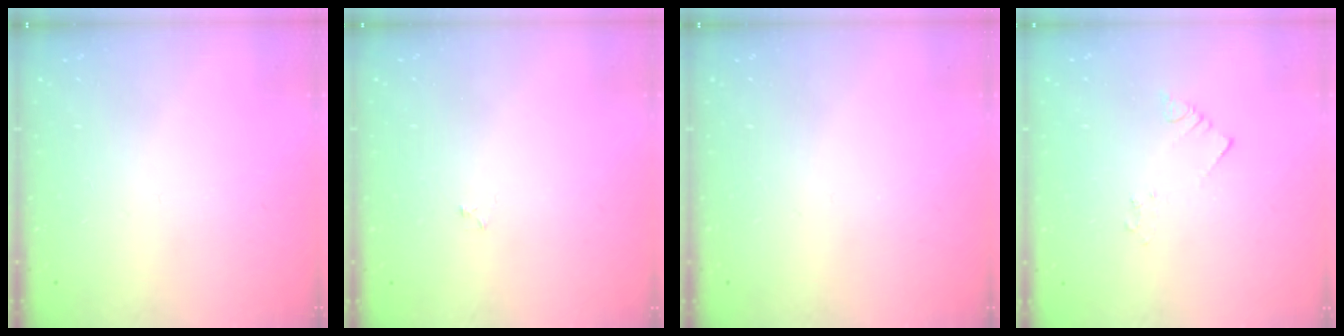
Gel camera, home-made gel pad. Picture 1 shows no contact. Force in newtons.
{"total": 2.2, "press": 2.1, "slide": 0.3}
{"total": 0.0}
{"total": 2.1, "press": 2.1, "slide": 0.3}